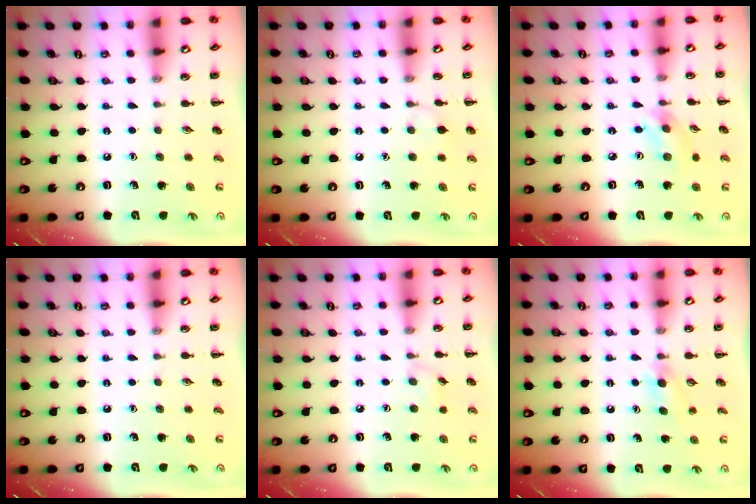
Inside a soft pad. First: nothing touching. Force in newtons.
{"total": 5.5, "press": 5.2, "slide": 1.7}
{"total": 3.5, "press": 3.4, "slide": 0.6}
{"total": 0.0}
{"total": 3.2, "press": 2.9, "slide": 1.3}
{"total": 3.8, "press": 3.6, "slide": 1.3}